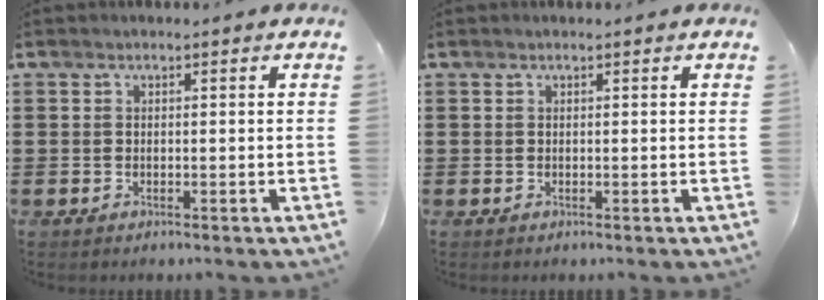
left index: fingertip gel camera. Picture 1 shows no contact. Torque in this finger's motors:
{"motor_torque": [0.31, 0.27, 0.04, 0.01]}